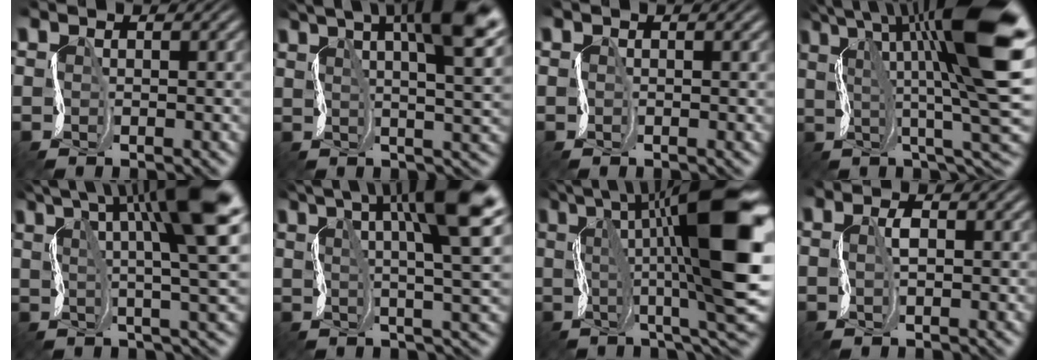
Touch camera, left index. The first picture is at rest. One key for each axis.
{"total": 13.7, "fx": 6.2, "fy": 4.5, "fz": 11.4, "tx": -0.162, "ty": 0.037, "tz": 0.080}
{"total": 0.6, "fx": 0.2, "fy": 0.1, "fz": 0.5, "tx": -0.008, "ty": 0.005, "tz": 0.002}
{"total": 15.0, "fx": 4.8, "fy": 3.2, "fz": 13.9, "tx": -0.220, "ty": 0.009, "tz": 0.085}
{"total": 11.7, "fx": 4.8, "fy": 2.3, "fz": 10.4, "tx": -0.165, "ty": 0.012, "tz": 0.077}
{"total": 12.4, "fx": 5.2, "fy": 3.0, "fz": 10.8, "tx": -0.167, "ty": 0.016, "tz": 0.081}
{"total": 15.5, "fx": 3.6, "fy": 3.4, "fz": 14.7, "tx": -0.211, "ty": 0.006, "tz": 0.062}
{"total": 1.3, "fx": 0.1, "fy": 0.4, "fz": 1.2, "tx": -0.027, "ty": 0.005, "tz": 0.002}